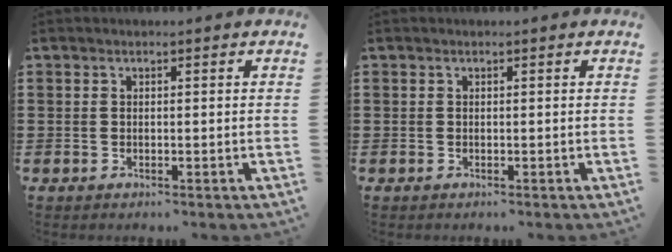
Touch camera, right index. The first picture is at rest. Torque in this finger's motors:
{"motor_torque": [0.19, -0.19, 0.00, 0.00]}